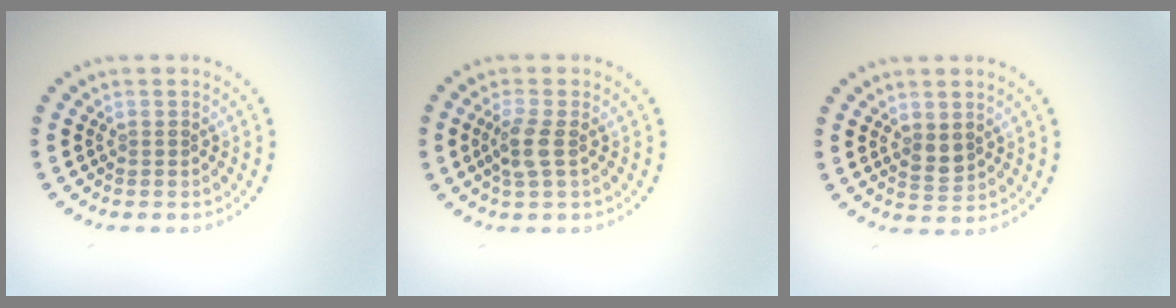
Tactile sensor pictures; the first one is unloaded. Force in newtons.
{"total": 2.3, "press": 2.1, "slide": 0.9}
{"total": 1.8, "press": 1.7, "slide": 0.4}